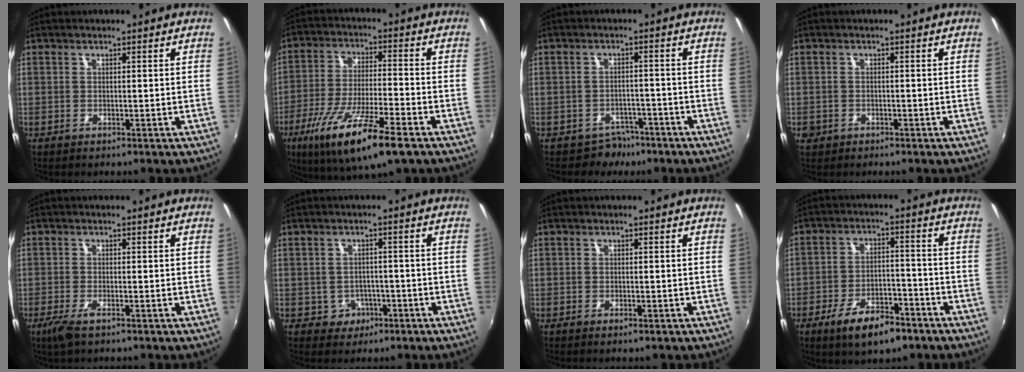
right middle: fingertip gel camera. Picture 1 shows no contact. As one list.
[{"total": 16.6, "force": [-9.3, 3.0, 13.4], "torque": [-0.260, -0.042, -0.168]}, {"total": 4.3, "force": [-3.2, 2.9, 0.0], "torque": [-0.005, 0.015, -0.045]}, {"total": 2.1, "force": [-1.0, 1.7, 0.7], "torque": [-0.019, -0.004, -0.017]}, {"total": 3.3, "force": [-2.0, 0.6, 2.5], "torque": [-0.057, -0.012, -0.039]}, {"total": 4.1, "force": [-1.7, 3.6, 0.7], "torque": [-0.023, 0.010, -0.016]}, {"total": 1.0, "force": [-0.6, 0.3, 0.7], "torque": [-0.011, -0.001, -0.009]}, {"total": 11.4, "force": [-7.6, 3.5, 7.8], "torque": [-0.160, -0.012, -0.126]}]